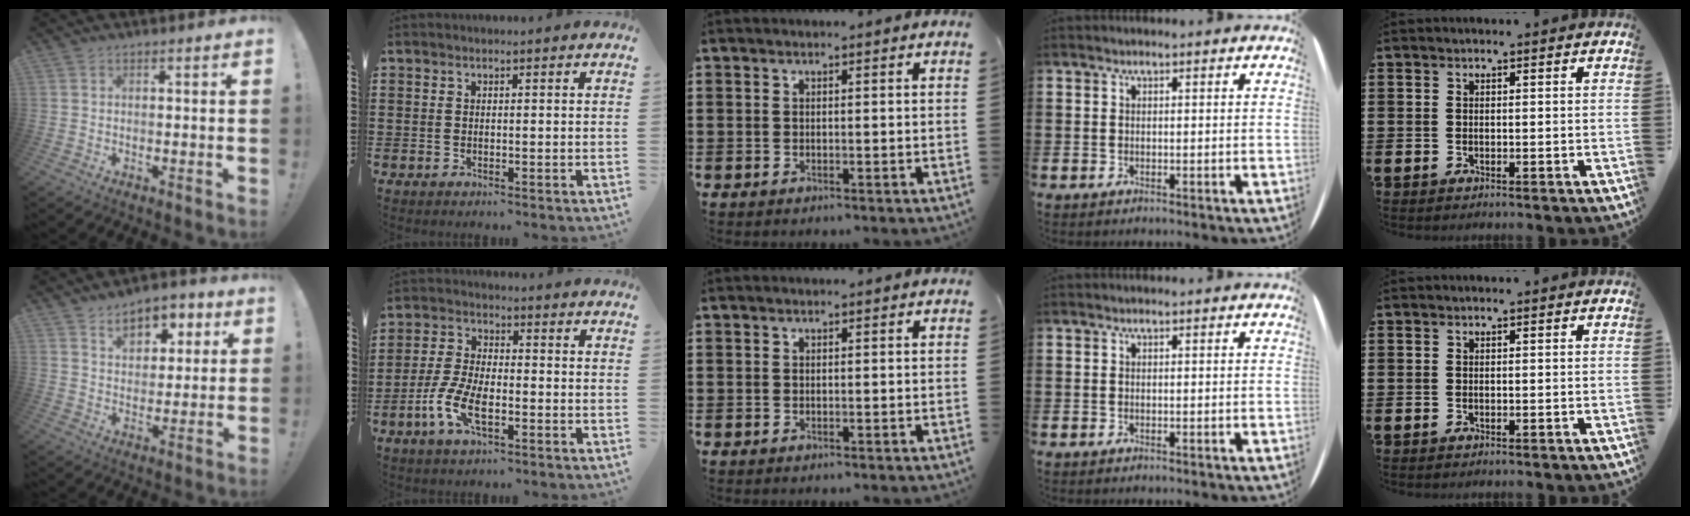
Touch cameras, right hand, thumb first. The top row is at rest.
{"thumb": {"total": 9.0, "force": [4.9, 6.0, 4.6], "torque": [-0.055, -0.027, 0.087]}, "index": {"total": 7.3, "force": [-3.1, 2.9, 6.0], "torque": [-0.148, -0.012, -0.063]}}